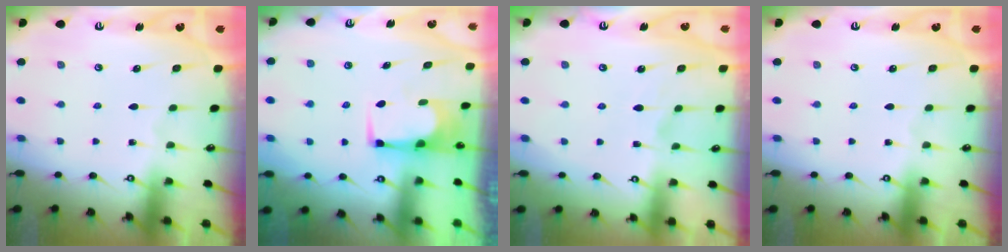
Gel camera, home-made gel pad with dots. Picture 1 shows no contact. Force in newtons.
{"total": 2.1, "press": 2.1, "slide": 0.1}
{"total": 1.4, "press": 0.9, "slide": 1.1}
{"total": 0.0}